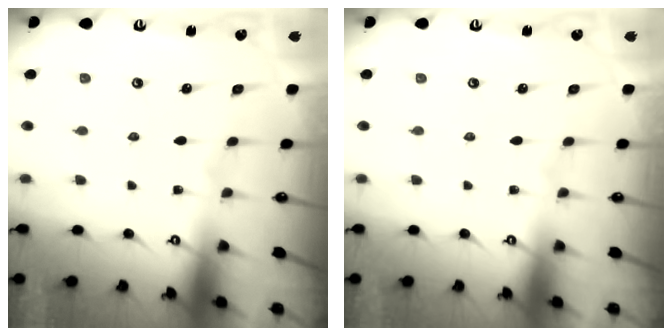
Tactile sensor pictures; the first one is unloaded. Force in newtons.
{"total": 0.0}